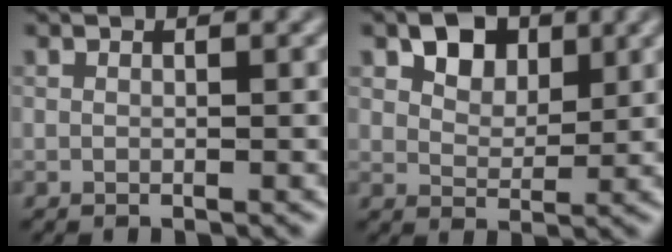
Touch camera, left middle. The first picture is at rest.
{"total": 3.0, "force": [1.5, 2.1, 1.6], "torque": [-0.033, 0.004, 0.027]}